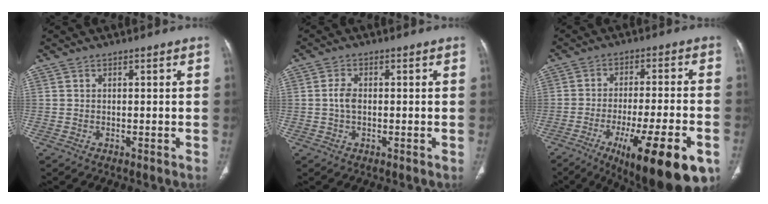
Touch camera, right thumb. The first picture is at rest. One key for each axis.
{"total": 2.7, "fx": -0.1, "fy": 1.6, "fz": 2.2, "tx": -0.046, "ty": 0.003, "tz": -0.005}
{"total": 20.4, "fx": -10.1, "fy": 5.2, "fz": 17.0, "tx": -0.207, "ty": 0.024, "tz": -0.142}